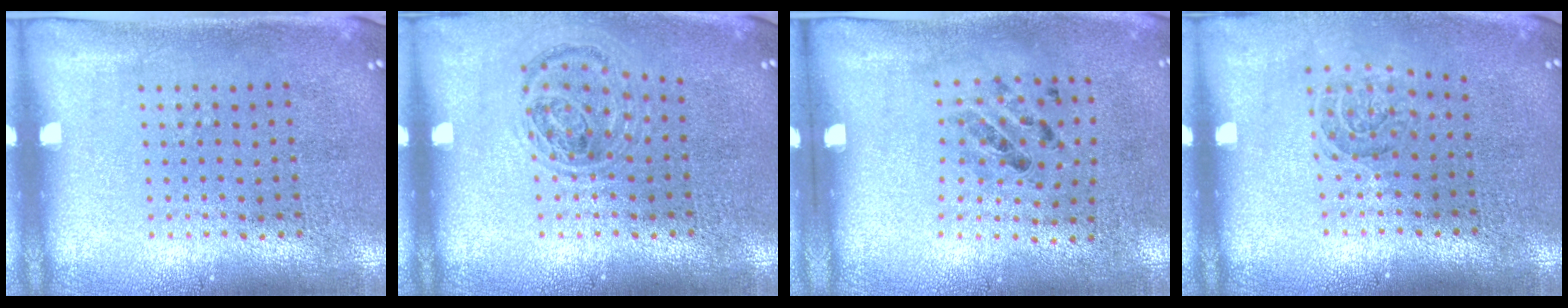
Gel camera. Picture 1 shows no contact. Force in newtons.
{"total": 0.9, "press": 0.9, "slide": 0.2}
{"total": 1.1, "press": 0.7, "slide": 0.8}
{"total": 1.4, "press": 1.2, "slide": 0.8}